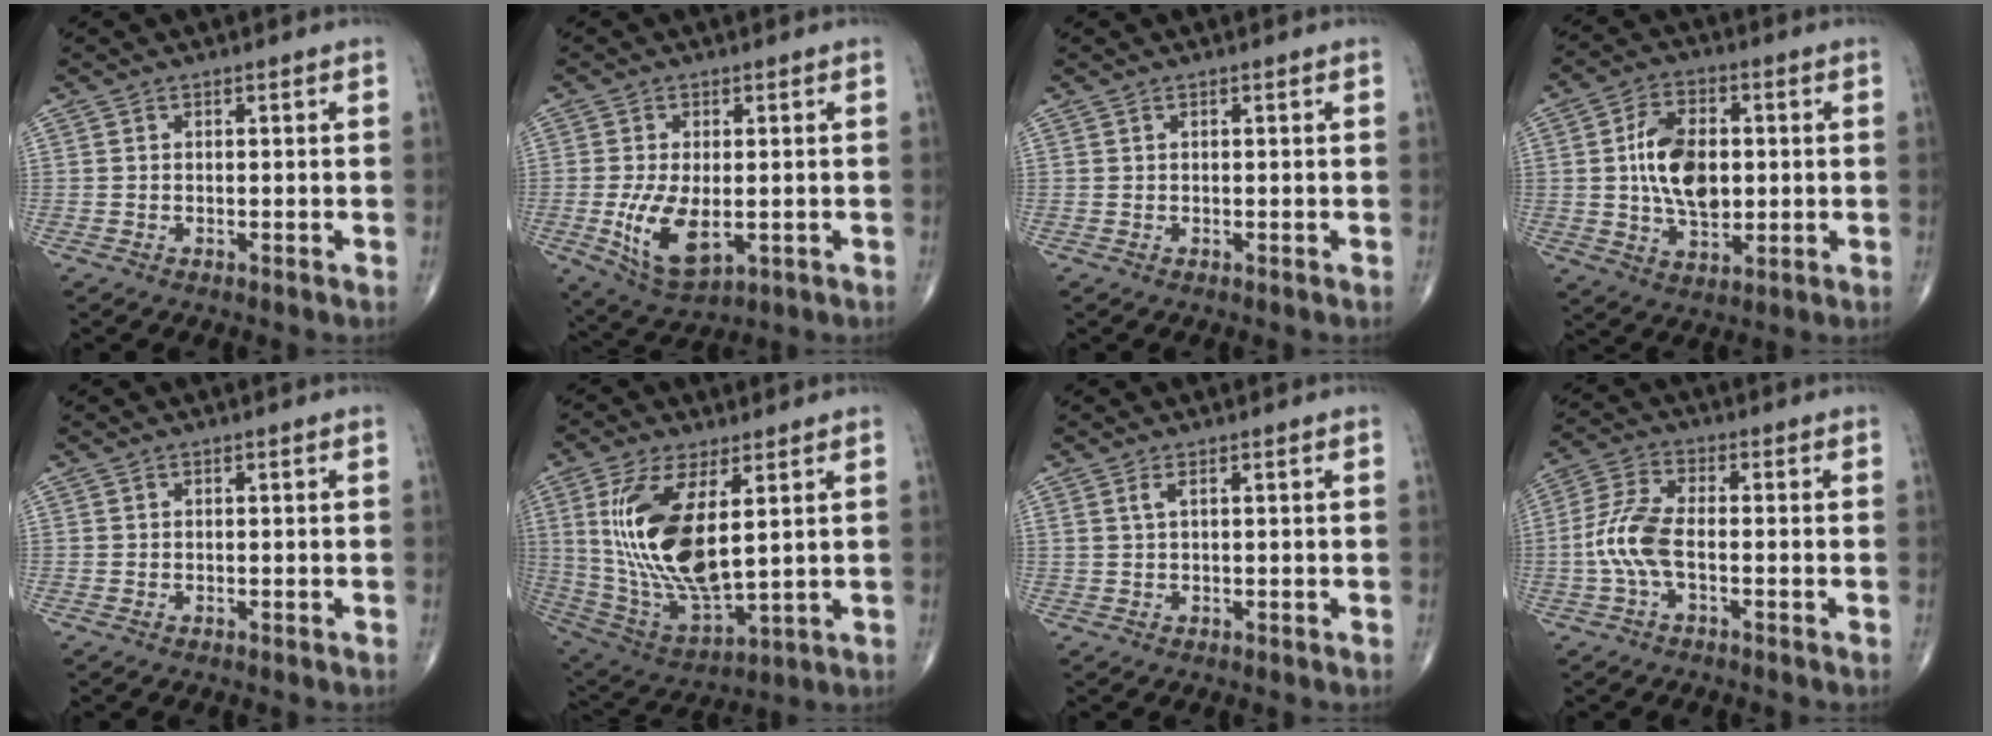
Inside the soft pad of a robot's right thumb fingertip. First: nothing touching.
{"total": 10.0, "force": [-1.8, 5.0, 8.4], "torque": [-0.157, -0.019, -0.018]}
{"total": 0.0}
{"total": 12.6, "force": [0.8, 7.8, 9.9], "torque": [-0.158, 0.002, 0.017]}
{"total": 0.0}
{"total": 19.1, "force": [4.2, 7.9, 16.8], "torque": [-0.343, -0.027, 0.097]}
{"total": 1.3, "force": [0.6, 0.3, 1.1], "torque": [-0.030, 0.003, 0.016]}
{"total": 7.8, "force": [-1.7, 3.2, 6.9], "torque": [-0.170, 0.021, -0.038]}